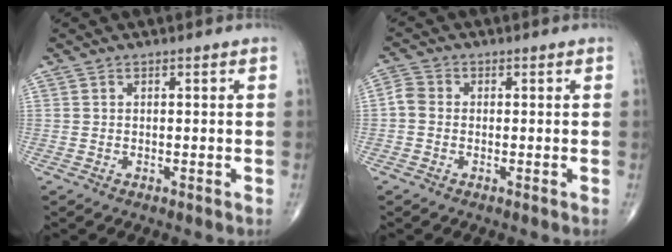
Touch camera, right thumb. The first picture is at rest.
{"total": 2.9, "force": [-0.4, 2.4, 1.5], "torque": [-0.026, 0.007, -0.018]}